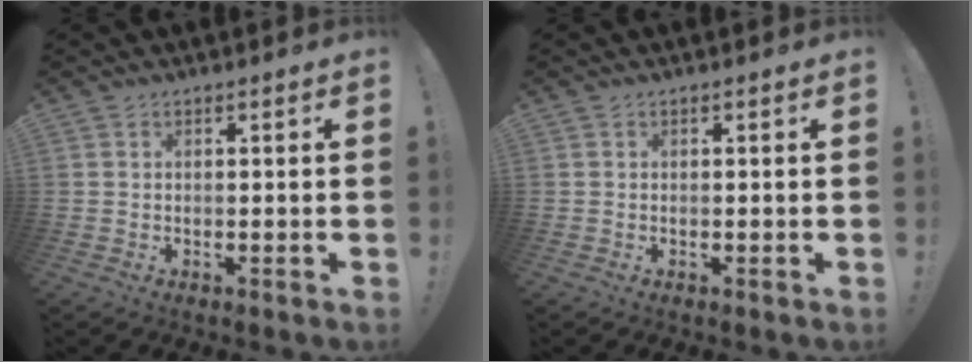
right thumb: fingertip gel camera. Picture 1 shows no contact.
{"total": 0.0}